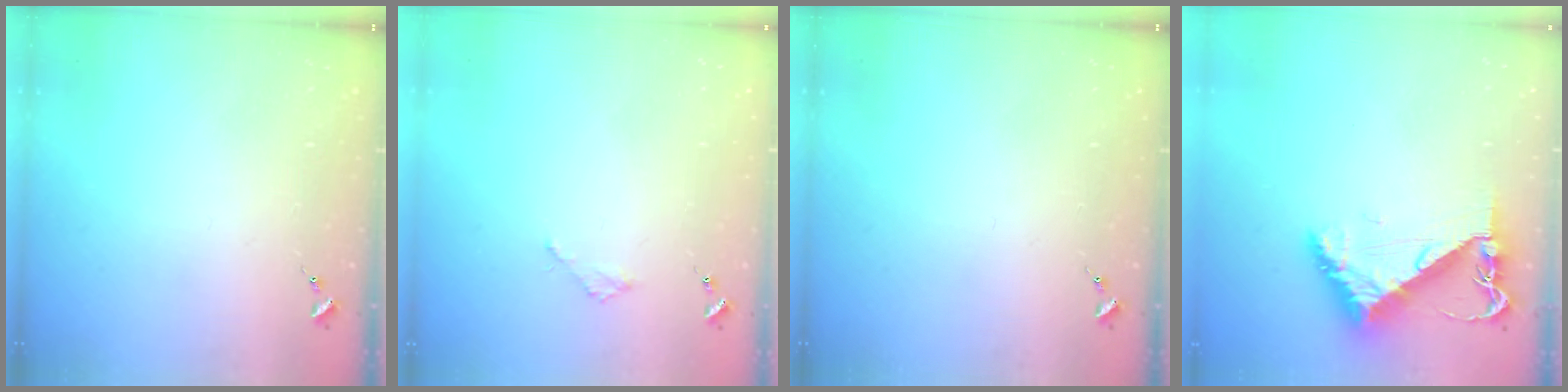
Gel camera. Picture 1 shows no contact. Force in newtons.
{"total": 2.1, "press": 2.1, "slide": 0.2}
{"total": 0.0}
{"total": 8.3, "press": 8.2, "slide": 1.0}